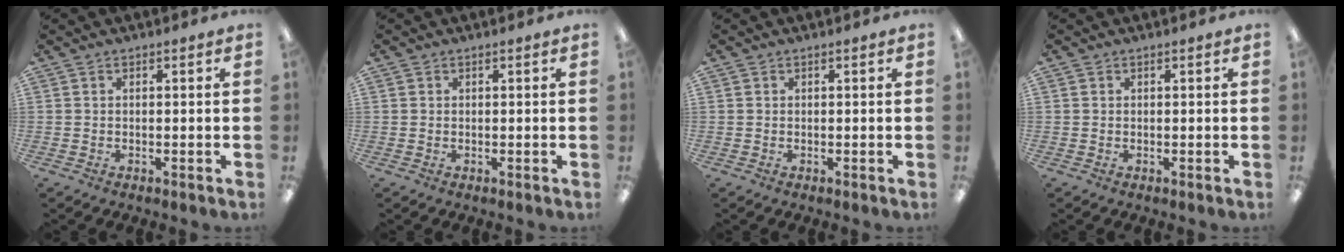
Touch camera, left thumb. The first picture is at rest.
{"total": 0.0}
{"total": 0.0}
{"total": 0.0}